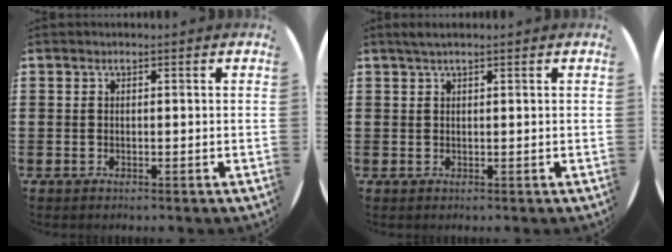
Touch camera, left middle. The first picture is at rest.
{"total": 1.1, "force": [0.8, 0.0, 0.7], "torque": [-0.014, 0.003, 0.014]}